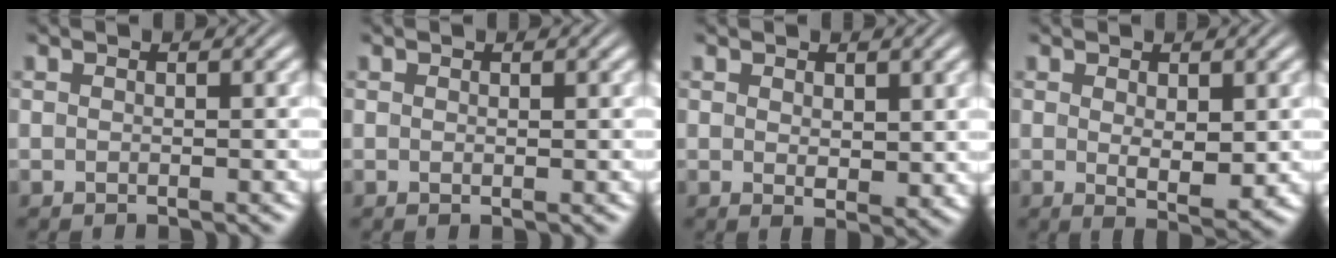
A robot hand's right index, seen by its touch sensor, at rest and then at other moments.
{"total": 0.0}
{"total": 1.5, "force": [0.4, 0.6, 1.3], "torque": [-0.012, -0.016, 0.018]}
{"total": 2.9, "force": [0.0, 1.0, 2.7], "torque": [-0.043, -0.025, 0.010]}